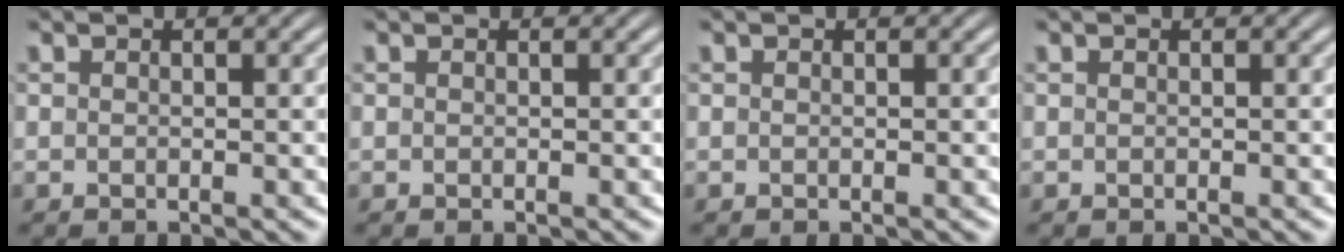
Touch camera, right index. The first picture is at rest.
{"total": 0.0}
{"total": 0.0}
{"total": 0.0}